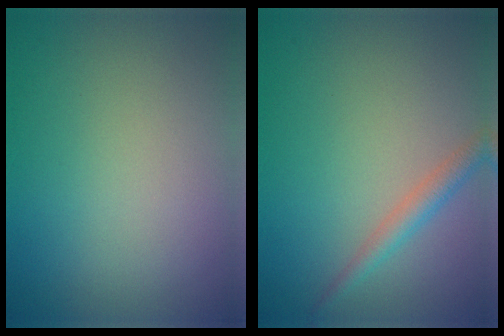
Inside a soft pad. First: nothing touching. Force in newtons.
{"total": 2.0, "press": 2.0, "slide": 0.0}